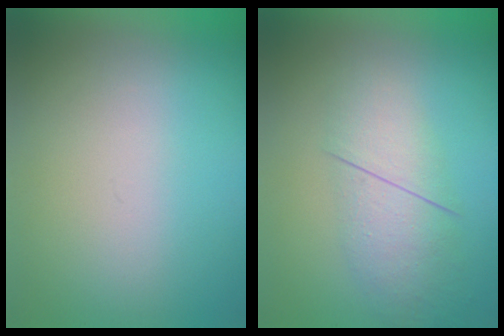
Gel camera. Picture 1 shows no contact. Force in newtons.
{"total": 2.8}